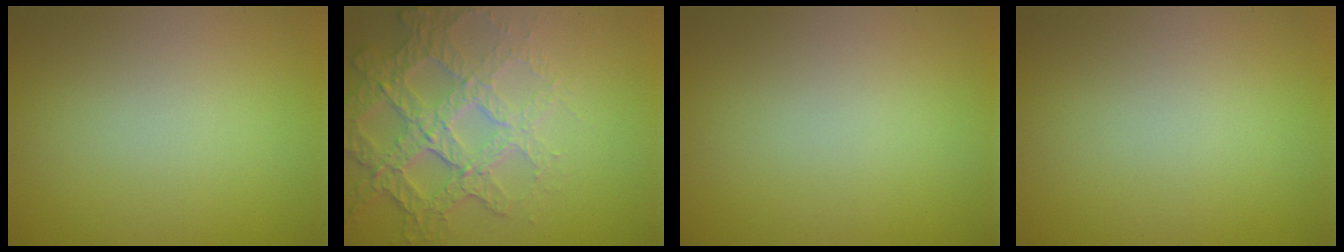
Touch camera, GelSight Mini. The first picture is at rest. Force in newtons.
{"total": 6.8, "press": 5.1, "slide": 4.5}
{"total": 0.0}
{"total": 0.0}